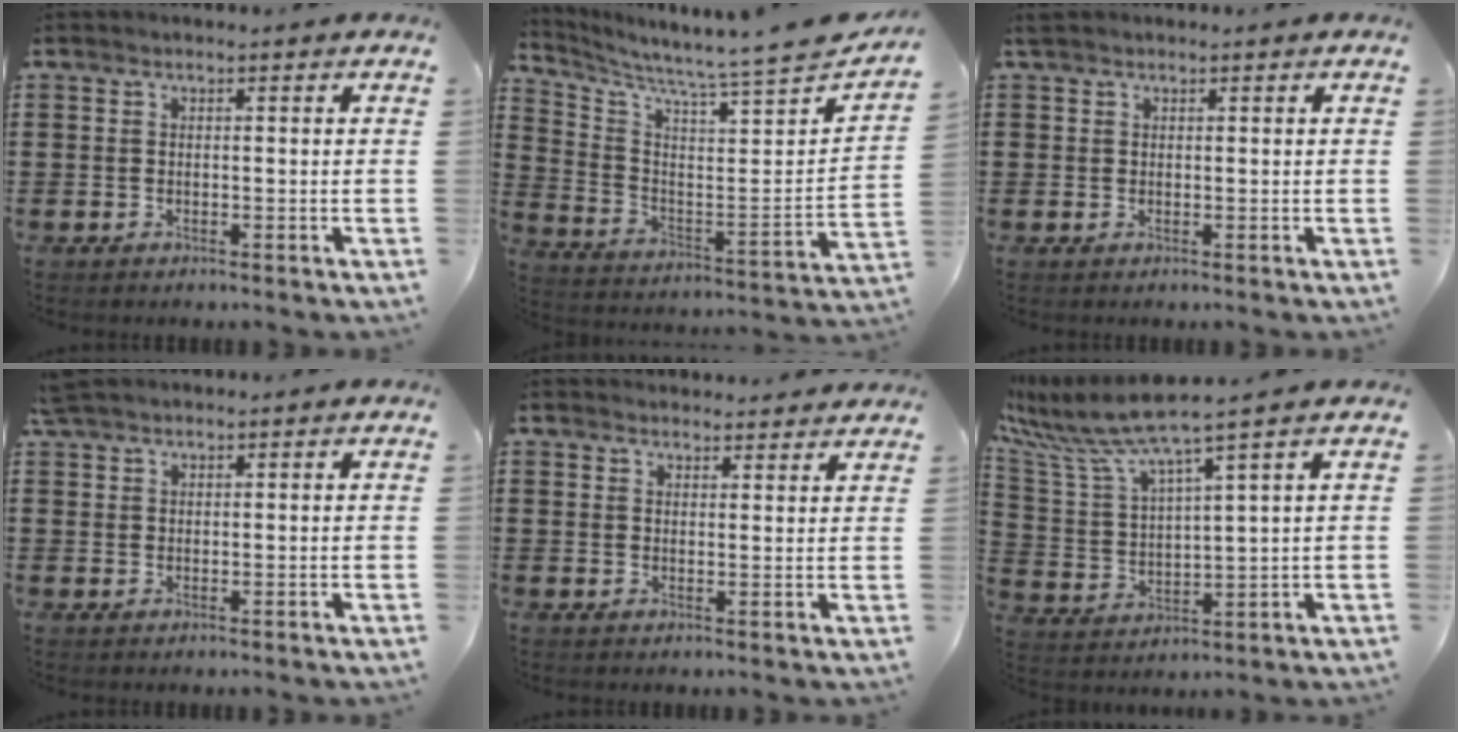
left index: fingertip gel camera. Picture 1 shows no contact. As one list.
[{"total": 6.2, "force": [5.9, -0.9, 1.6], "torque": [-0.057, -0.075, 0.089]}, {"total": 0.8, "force": [0.4, 0.5, 0.4], "torque": [-0.010, 0.005, 0.007]}, {"total": 2.0, "force": [1.7, 0.6, 0.8], "torque": [-0.018, 0.003, 0.034]}, {"total": 2.3, "force": [2.3, 0.2, -0.1], "torque": [-0.004, -0.004, 0.045]}, {"total": 7.1, "force": [6.1, -0.2, 3.6], "torque": [-0.106, -0.043, 0.099]}]